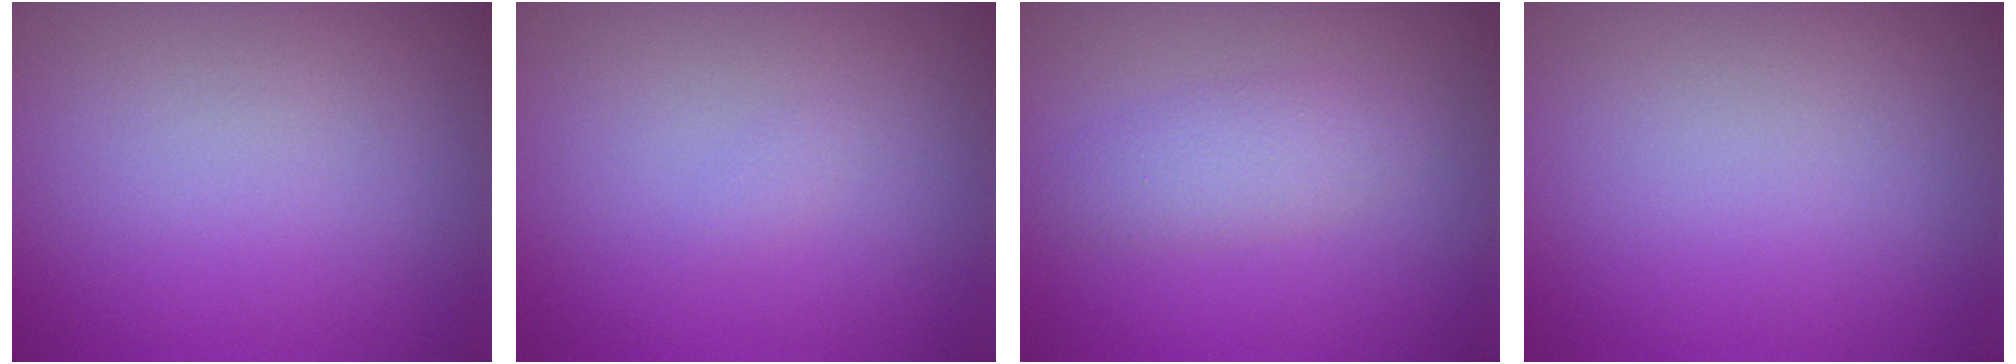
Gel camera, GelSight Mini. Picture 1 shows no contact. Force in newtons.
{"total": 0.5, "press": 0.5, "slide": 0.0}
{"total": 2.4, "press": 2.4, "slide": 0.1}
{"total": 0.0}